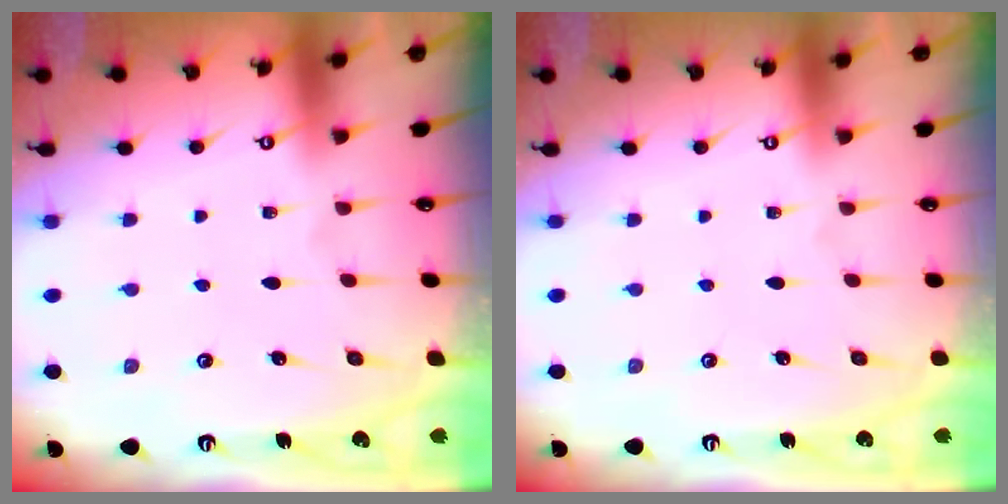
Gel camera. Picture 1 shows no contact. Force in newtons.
{"total": 0.0}